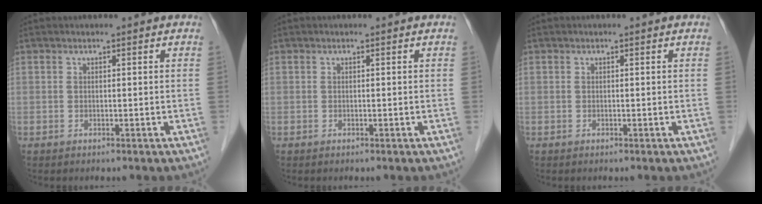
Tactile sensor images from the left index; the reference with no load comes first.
{"total": 0.0}
{"total": 0.0}